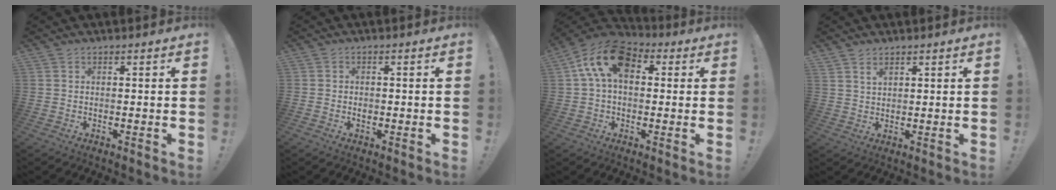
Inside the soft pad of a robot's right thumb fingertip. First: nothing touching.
{"total": 1.0, "force": [-0.6, 0.8, 0.4], "torque": [0.003, -0.001, -0.011]}
{"total": 14.8, "force": [4.2, 9.1, 10.9], "torque": [-0.202, 0.001, 0.073]}
{"total": 2.4, "force": [1.9, 1.0, 1.1], "torque": [-0.008, -0.015, 0.033]}